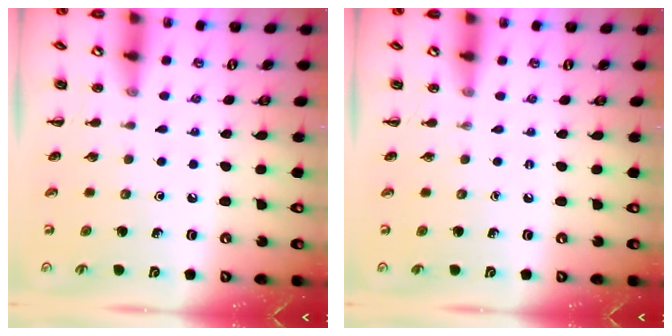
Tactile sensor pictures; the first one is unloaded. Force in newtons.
{"total": 0.0}